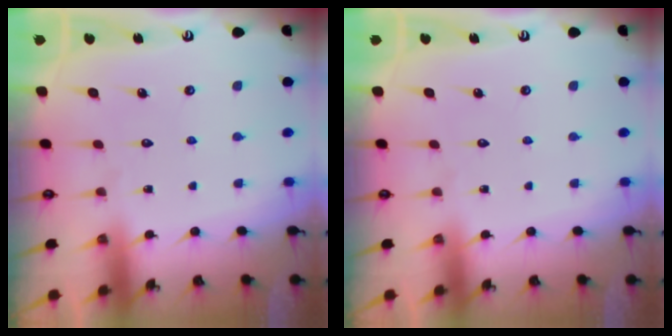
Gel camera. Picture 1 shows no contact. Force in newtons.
{"total": 0.0}